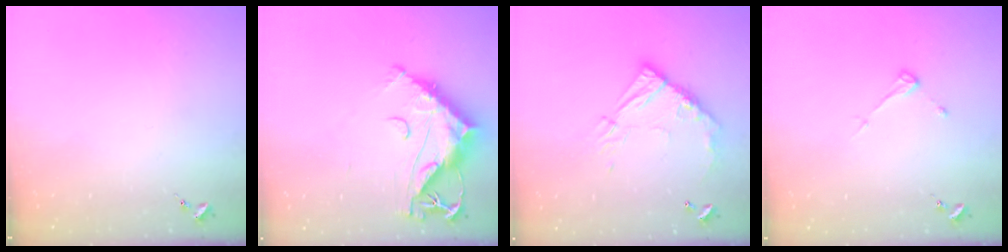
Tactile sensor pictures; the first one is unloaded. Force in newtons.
{"total": 15.1, "press": 15.1, "slide": 1.2}
{"total": 12.9, "press": 12.9, "slide": 1.3}
{"total": 3.8, "press": 3.8, "slide": 0.3}